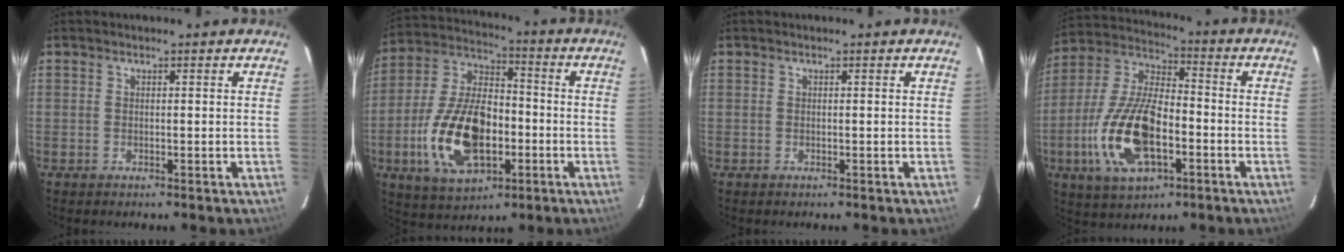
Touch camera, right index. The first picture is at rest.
{"total": 18.8, "force": [-5.3, 10.2, 14.9], "torque": [-0.311, 0.005, -0.085]}
{"total": 0.0}
{"total": 18.2, "force": [-5.8, 8.3, 15.2], "torque": [-0.325, -0.005, -0.105]}